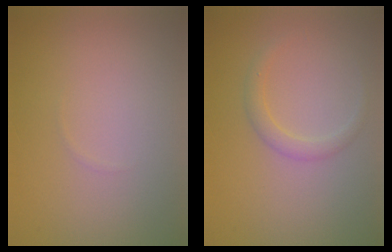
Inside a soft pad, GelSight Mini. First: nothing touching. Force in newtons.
{"total": 1.5, "press": 1.5, "slide": 0.1}